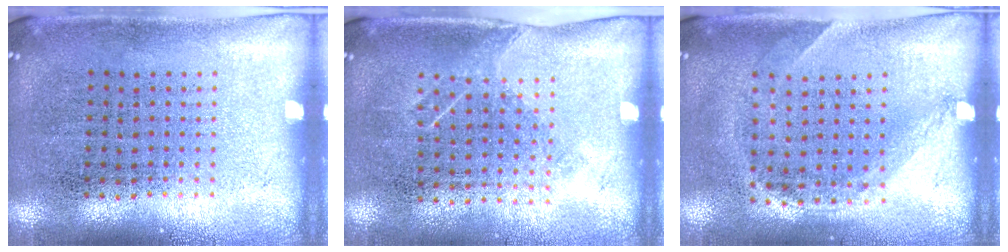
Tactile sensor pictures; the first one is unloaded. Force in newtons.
{"total": 1.1, "press": 0.8, "slide": 0.6}
{"total": 1.4, "press": 1.0, "slide": 1.0}